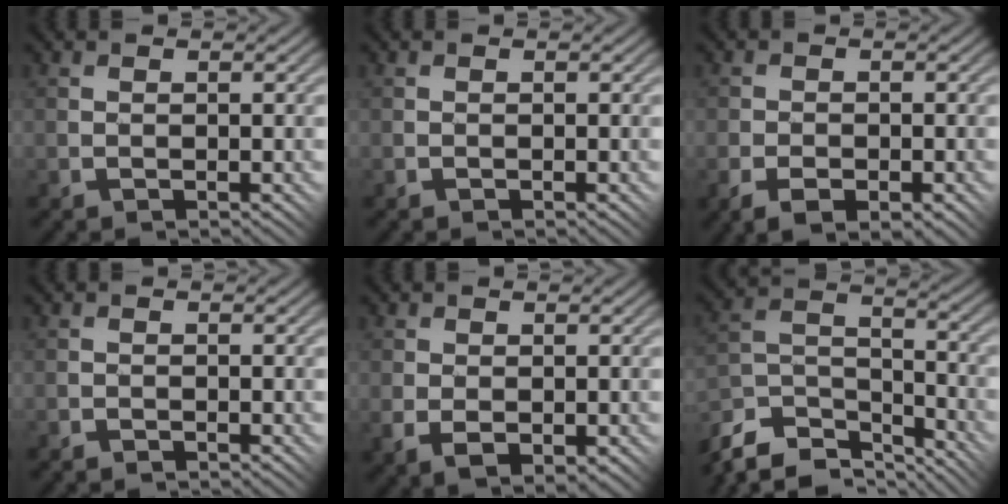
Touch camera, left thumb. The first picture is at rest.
{"total": 0.0}
{"total": 4.1, "force": [-2.2, 2.3, 2.7], "torque": [-0.047, -0.014, -0.037]}
{"total": 0.8, "force": [-0.7, -0.2, -0.4], "torque": [0.009, 0.003, -0.017]}
{"total": 3.5, "force": [-0.9, 2.3, 2.6], "torque": [-0.052, -0.015, -0.009]}
{"total": 11.5, "force": [-9.8, 4.0, 4.3], "torque": [-0.107, 0.005, -0.187]}